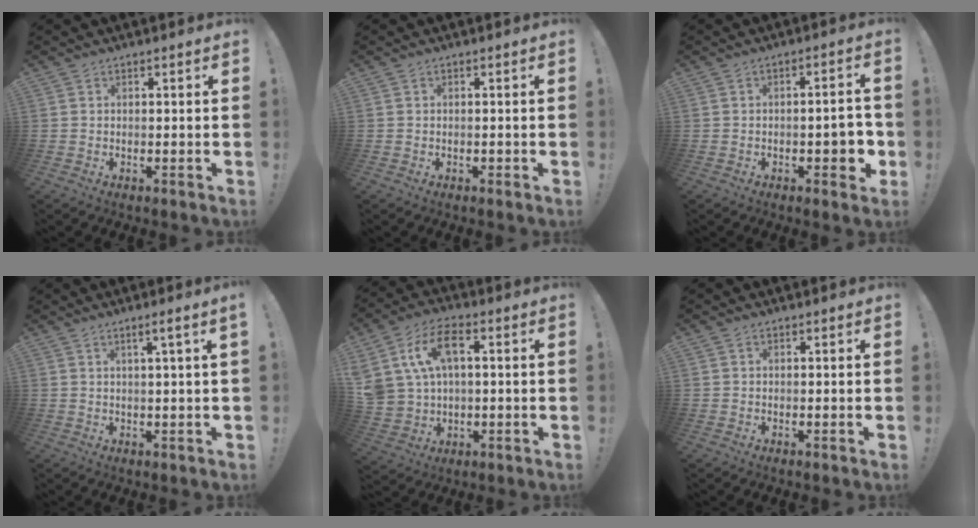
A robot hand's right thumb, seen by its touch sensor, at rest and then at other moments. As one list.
[{"total": 0.8, "force": [-0.4, 0.6, 0.2], "torque": [-0.007, 0.004, -0.006]}, {"total": 5.9, "force": [-2.0, 2.2, 5.1], "torque": [-0.057, 0.008, -0.031]}, {"total": 3.4, "force": [1.4, -0.7, 3.1], "torque": [-0.050, -0.006, 0.018]}, {"total": 13.1, "force": [4.1, 8.8, 8.7], "torque": [-0.172, -0.008, 0.080]}, {"total": 0.0}]